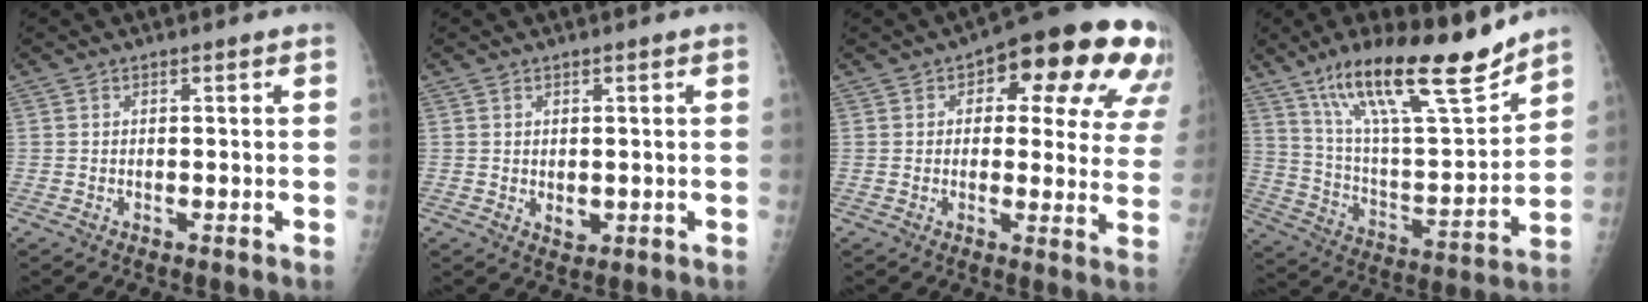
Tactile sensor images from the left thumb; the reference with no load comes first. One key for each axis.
{"total": 2.0, "fx": -0.1, "fy": 1.4, "fz": 1.5, "tx": -0.015, "ty": -0.005, "tz": 0.006}
{"total": 19.6, "fx": 8.7, "fy": 8.8, "fz": 15.2, "tx": -0.144, "ty": -0.002, "tz": 0.102}
{"total": 23.0, "fx": 16.4, "fy": 5.0, "fz": 15.3, "tx": -0.234, "ty": -0.071, "tz": 0.287}